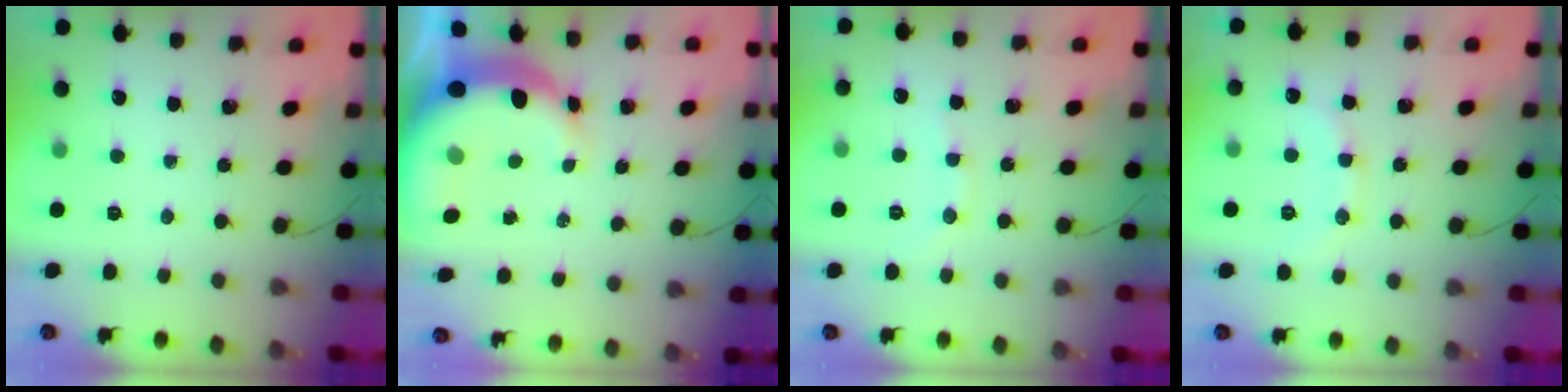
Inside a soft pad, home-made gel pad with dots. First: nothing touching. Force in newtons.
{"total": 8.8, "press": 8.5, "slide": 2.2}
{"total": 7.3, "press": 7.1, "slide": 1.5}
{"total": 10.3, "press": 10.2, "slide": 1.1}